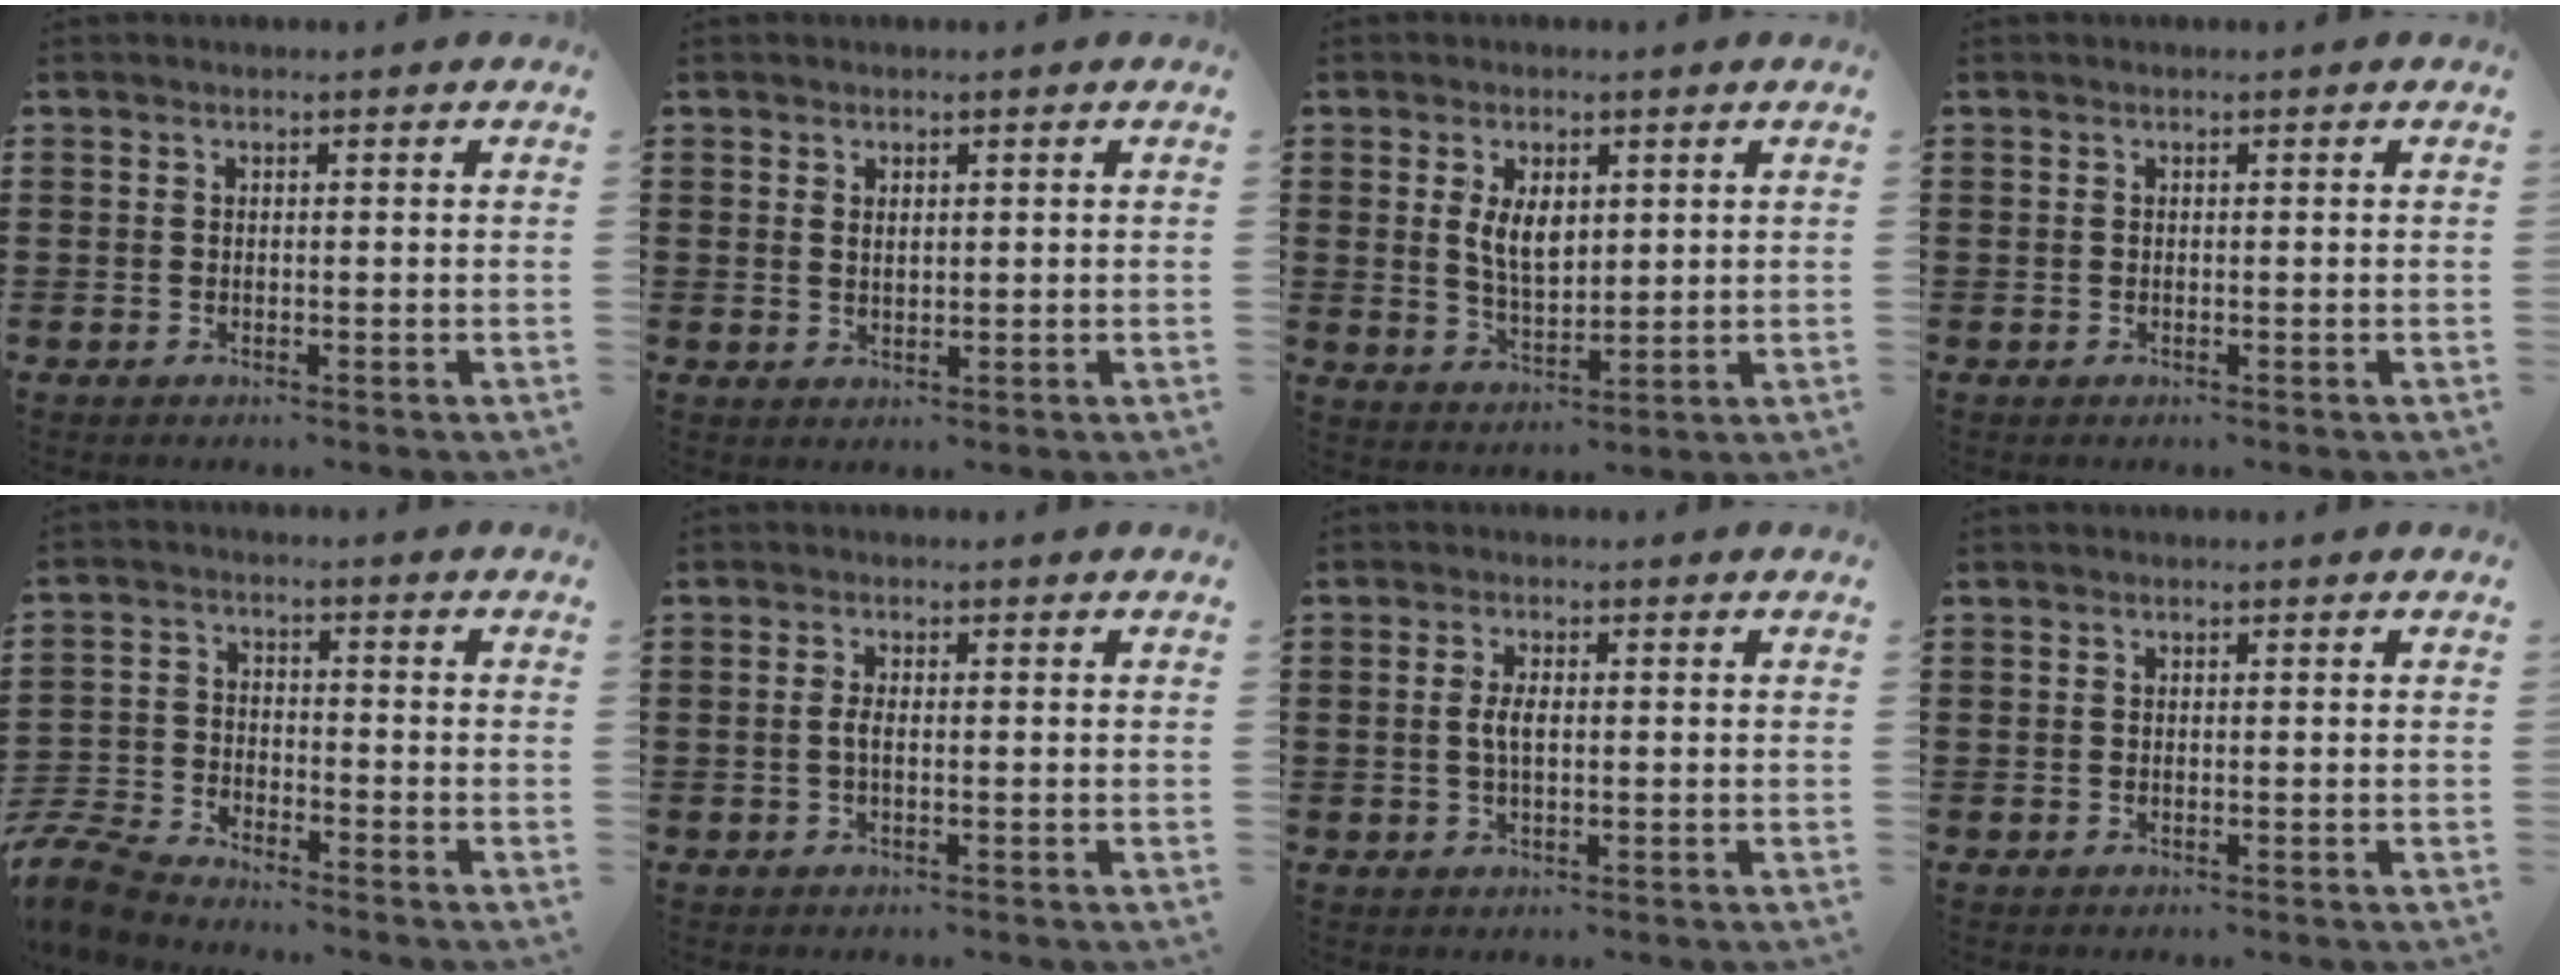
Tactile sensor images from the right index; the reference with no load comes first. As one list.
[{"total": 1.0, "force": [0.7, 0.6, 0.6], "torque": [-0.012, 0.004, 0.012]}, {"total": 5.3, "force": [1.4, 2.8, 4.3], "torque": [-0.083, 0.004, 0.022]}, {"total": 0.0}, {"total": 6.1, "force": [-5.9, 0.9, 1.3], "torque": [-0.053, -0.003, -0.124]}, {"total": 1.6, "force": [-0.3, 0.5, 1.5], "torque": [-0.037, -0.002, -0.008]}, {"total": 2.8, "force": [0.0, 1.1, 2.6], "torque": [-0.058, -0.001, -0.003]}, {"total": 0.0}]